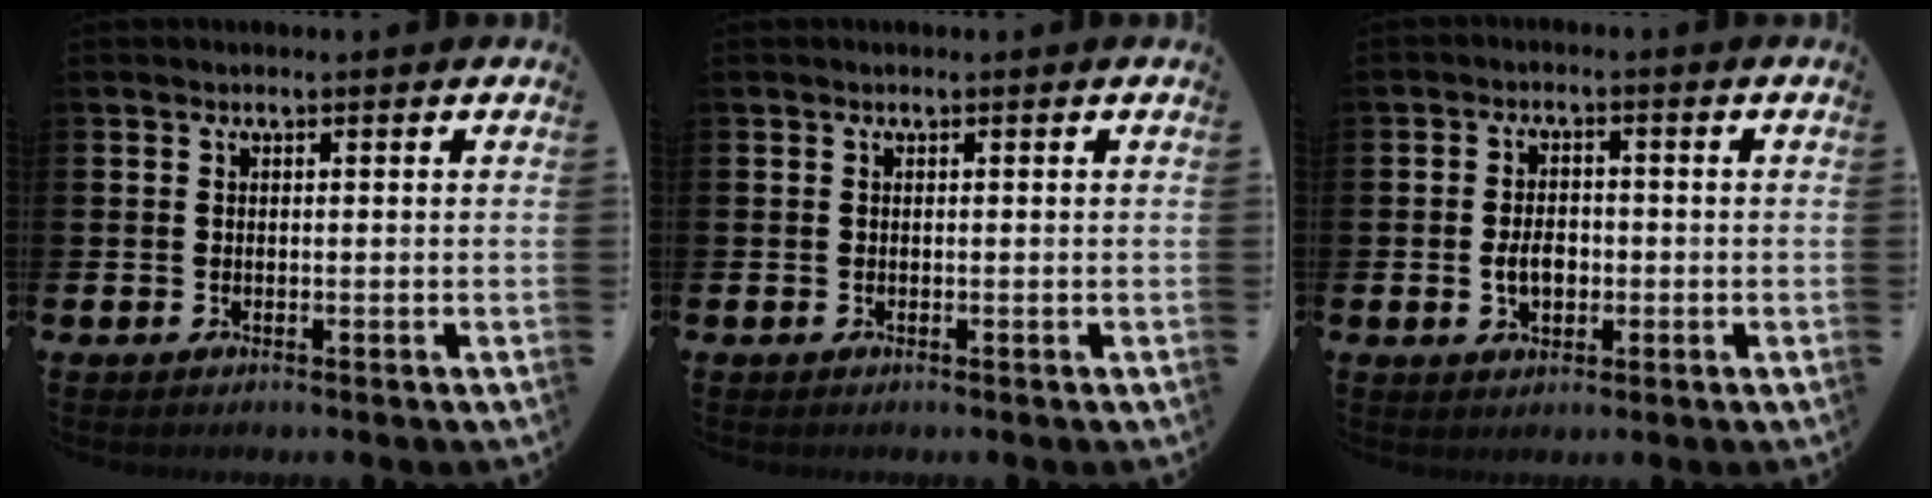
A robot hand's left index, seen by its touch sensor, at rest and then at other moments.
{"total": 0.0}
{"total": 3.6, "force": [-0.7, 2.4, 2.6], "torque": [-0.032, -0.003, -0.018]}